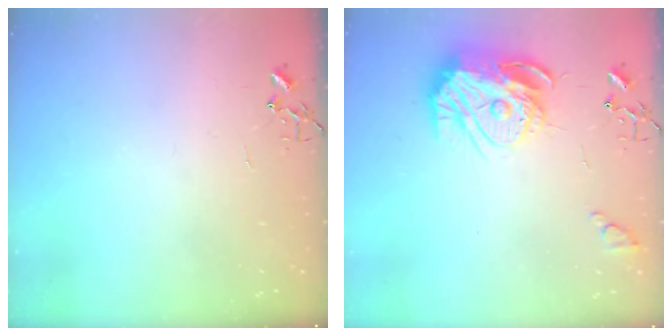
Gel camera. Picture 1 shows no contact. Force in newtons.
{"total": 16.3, "press": 16.2, "slide": 1.6}